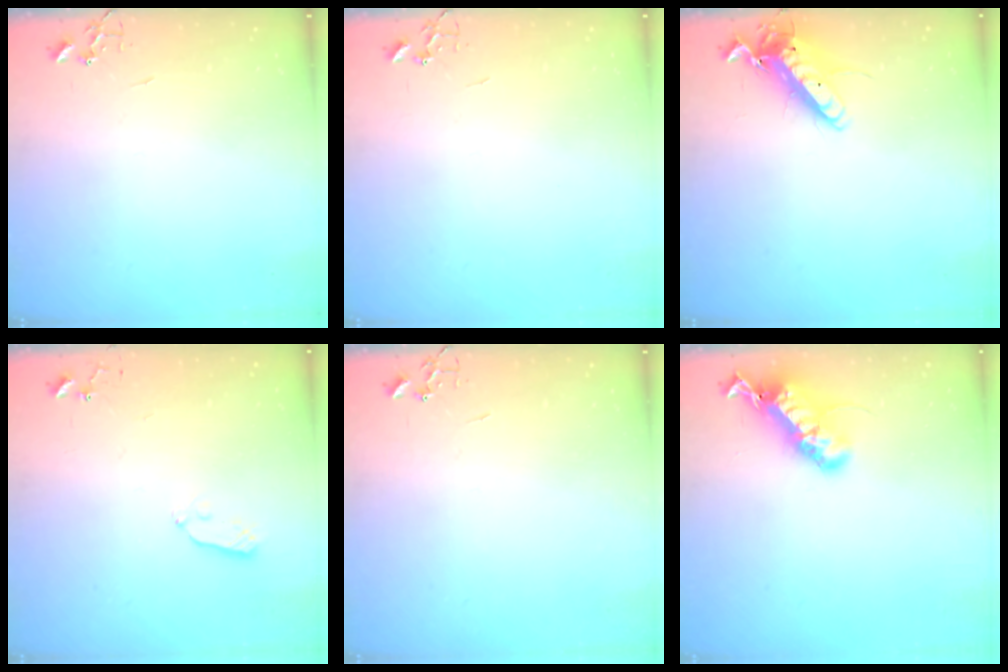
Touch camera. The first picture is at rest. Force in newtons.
{"total": 0.0}
{"total": 13.6, "press": 13.4, "slide": 2.0}
{"total": 3.8, "press": 3.8, "slide": 0.6}
{"total": 0.0}
{"total": 19.9, "press": 19.9, "slide": 0.3}